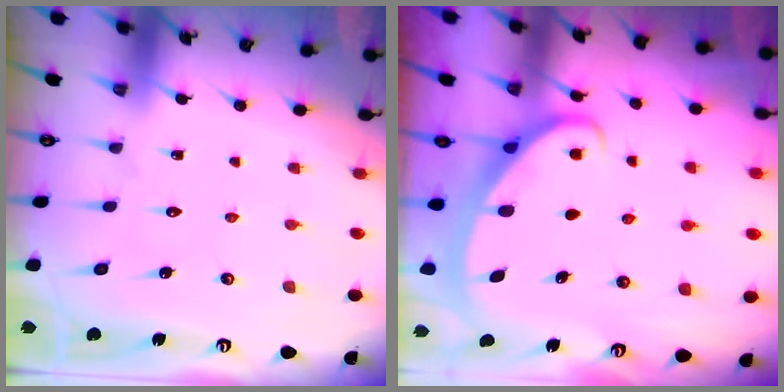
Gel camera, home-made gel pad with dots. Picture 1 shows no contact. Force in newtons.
{"total": 2.6, "press": 2.6, "slide": 0.4}